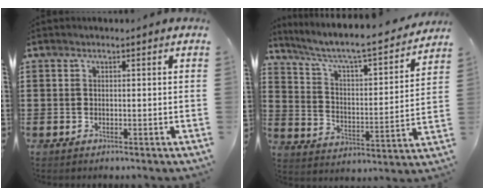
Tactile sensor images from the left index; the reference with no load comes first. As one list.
[{"total": 6.2, "force": [5.2, 0.4, 3.3], "torque": [-0.088, -0.045, 0.078]}]